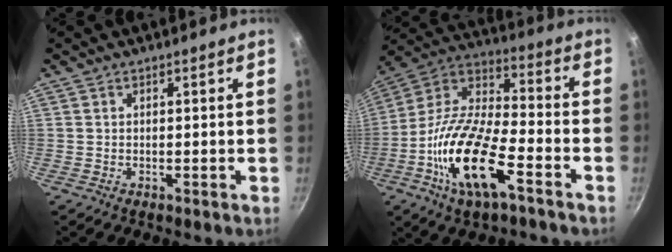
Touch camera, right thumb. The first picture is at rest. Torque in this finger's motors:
{"motor_torque": [0.33, 1.07, 1.75, -1.05, 0.53]}